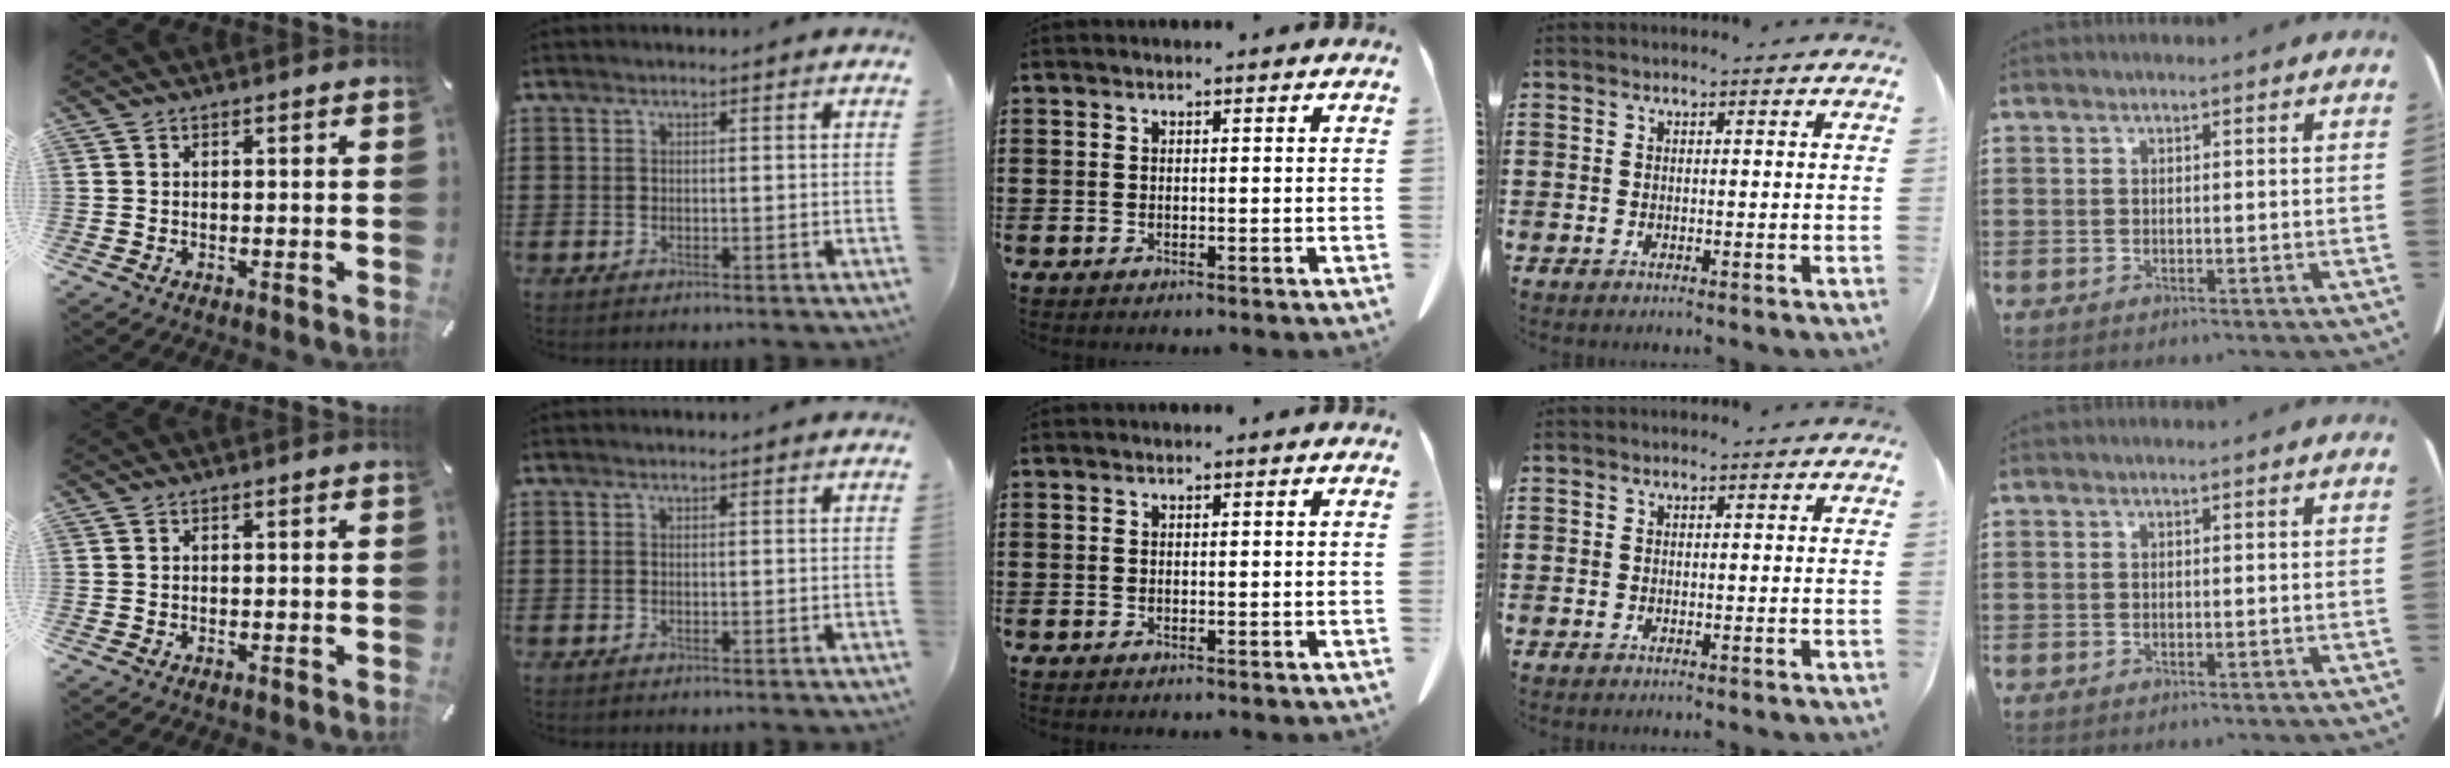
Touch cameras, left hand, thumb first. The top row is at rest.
{}